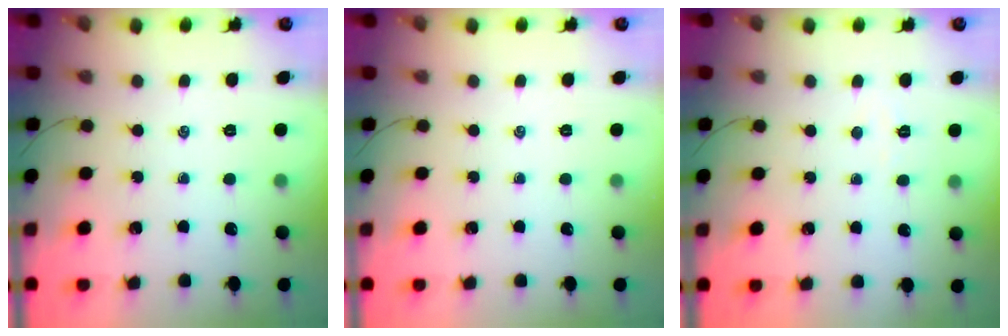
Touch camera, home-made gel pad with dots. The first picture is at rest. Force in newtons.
{"total": 0.0}
{"total": 2.4, "press": 2.3, "slide": 0.6}